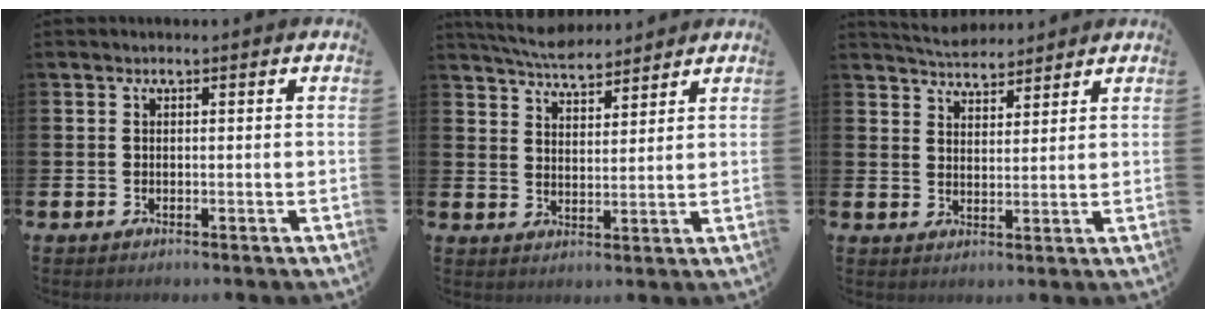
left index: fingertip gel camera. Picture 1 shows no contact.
{"total": 5.3, "force": [5.2, 0.8, 0.8], "torque": [-0.029, -0.026, 0.093]}
{"total": 4.6, "force": [4.5, 0.7, 0.1], "torque": [-0.013, -0.023, 0.082]}